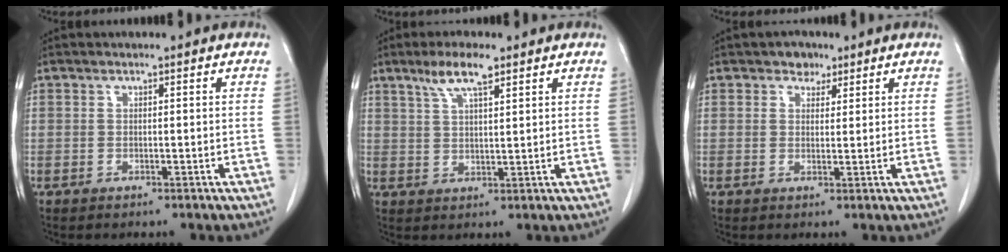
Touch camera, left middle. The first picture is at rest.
{"total": 5.7, "force": [3.8, 0.9, 4.2], "torque": [-0.085, 0.005, 0.072]}
{"total": 2.6, "force": [1.7, 1.8, 0.8], "torque": [-0.012, 0.004, 0.026]}